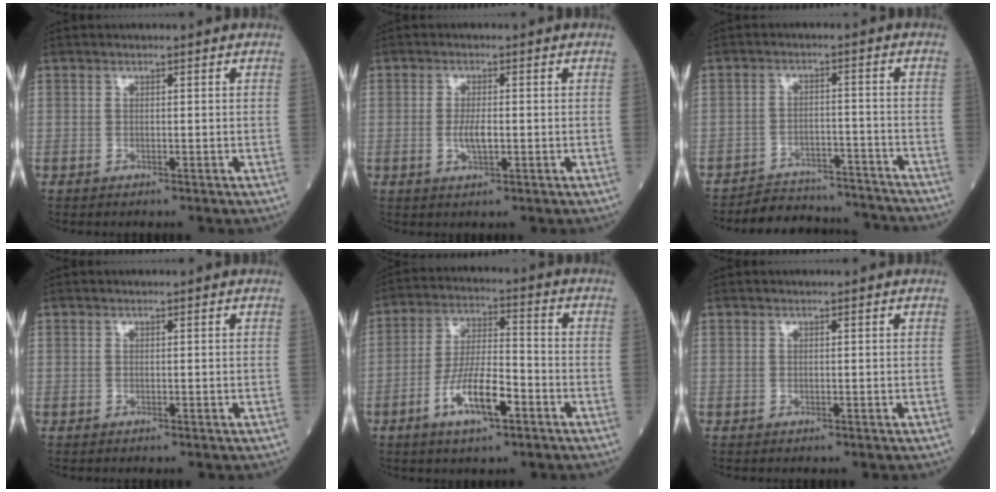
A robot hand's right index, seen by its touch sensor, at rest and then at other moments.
{"total": 3.0, "force": [-0.5, 0.8, 2.9], "torque": [-0.062, -0.002, -0.008]}
{"total": 11.6, "force": [-11.2, 2.7, 1.1], "torque": [-0.001, 0.023, -0.151]}
{"total": 0.0}
{"total": 9.9, "force": [-4.6, 2.5, 8.4], "torque": [-0.166, 0.001, -0.083]}
{"total": 0.0}